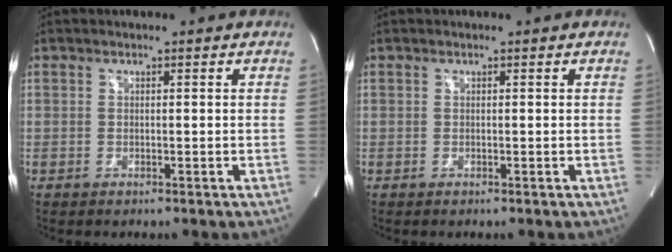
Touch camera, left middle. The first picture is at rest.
{"total": 0.0}